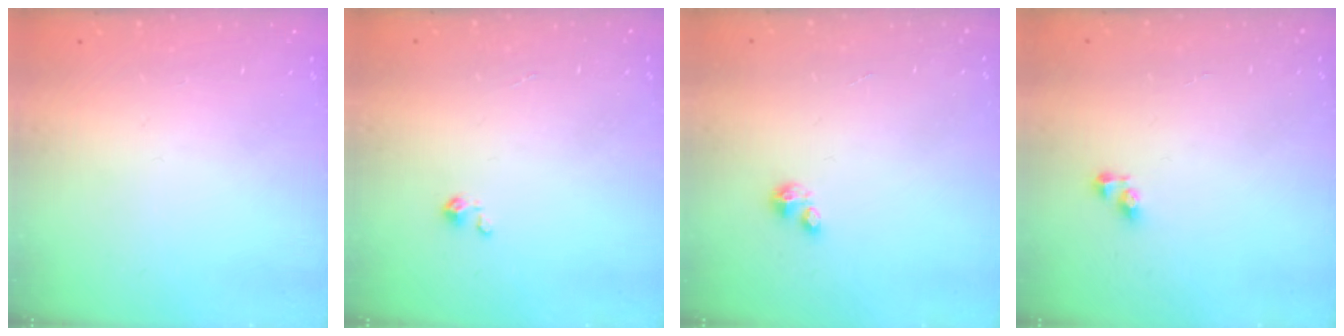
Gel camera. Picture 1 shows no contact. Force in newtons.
{"total": 2.3, "press": 2.2, "slide": 0.3}
{"total": 1.7, "press": 1.7, "slide": 0.4}
{"total": 3.5, "press": 3.5, "slide": 0.5}